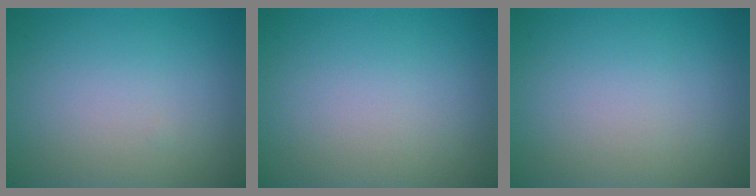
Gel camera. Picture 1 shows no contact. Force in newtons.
{"total": 0.0}
{"total": 0.0}